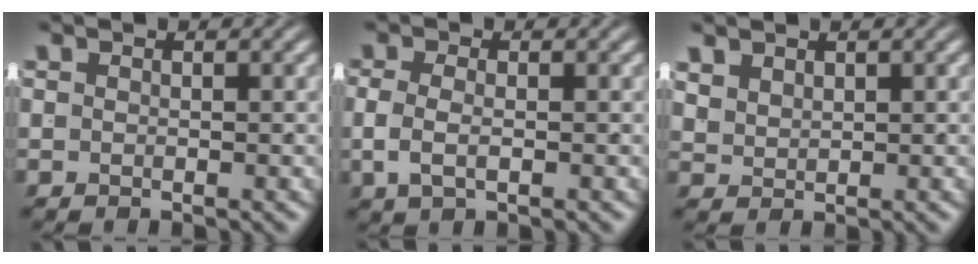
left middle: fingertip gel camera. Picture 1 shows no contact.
{"total": 2.2, "force": [-0.5, 0.6, 2.0], "torque": [-0.041, -0.012, 0.001]}
{"total": 1.6, "force": [1.6, 0.3, 0.5], "torque": [-0.005, -0.002, 0.041]}